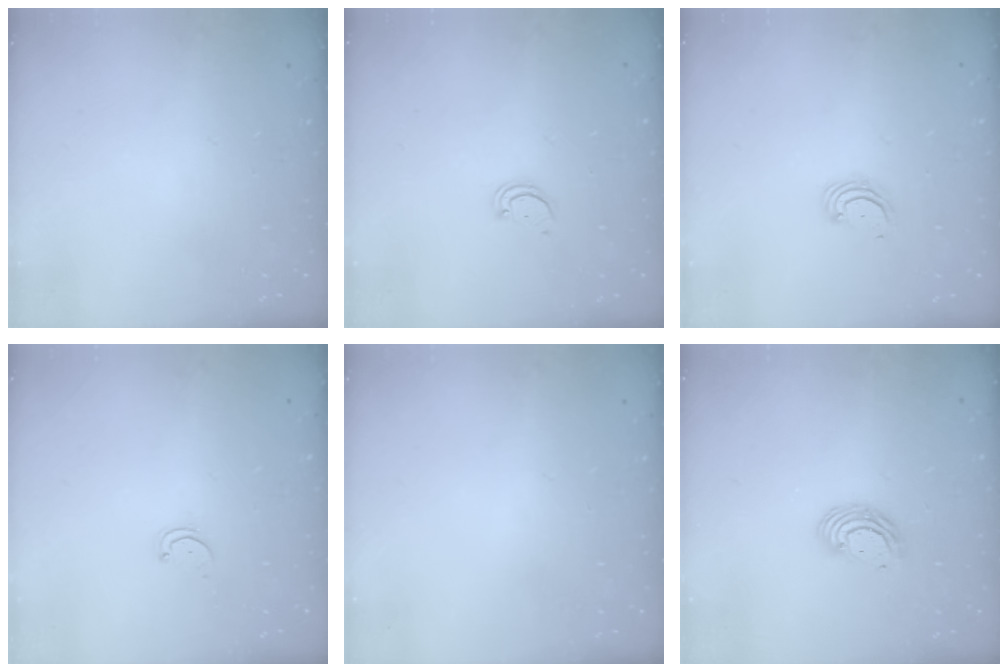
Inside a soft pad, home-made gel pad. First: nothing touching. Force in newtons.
{"total": 1.6, "press": 1.6, "slide": 0.1}
{"total": 2.6, "press": 2.6, "slide": 0.3}
{"total": 1.6, "press": 1.6, "slide": 0.4}
{"total": 0.0}
{"total": 7.2, "press": 7.2, "slide": 1.0}